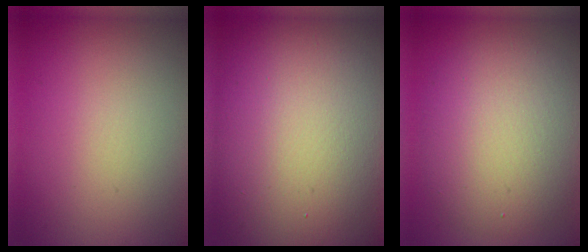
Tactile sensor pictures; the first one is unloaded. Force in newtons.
{"total": 20.5, "press": 20.4, "slide": 1.1}
{"total": 7.5, "press": 7.5, "slide": 0.2}